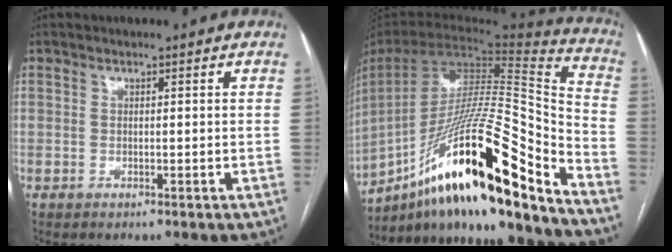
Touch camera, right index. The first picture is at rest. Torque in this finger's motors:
{"motor_torque": [1.19, -0.95, 1.05, 0.21]}